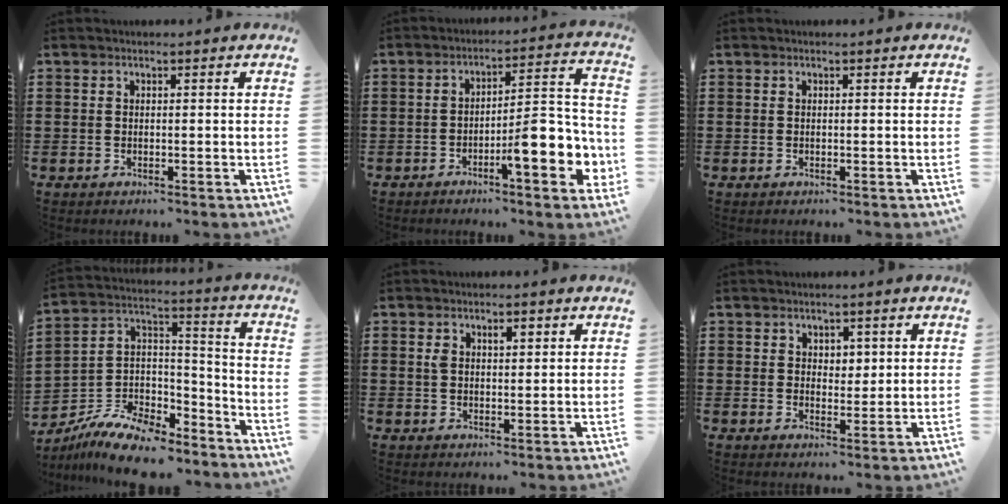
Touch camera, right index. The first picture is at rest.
{"total": 10.0, "force": [-4.6, 1.9, 8.7], "torque": [-0.125, -0.015, -0.083]}
{"total": 0.0}
{"total": 10.8, "force": [-9.5, 3.4, 4.1], "torque": [-0.090, 0.024, -0.185]}
{"total": 2.3, "force": [0.9, 1.2, 1.8], "torque": [-0.030, 0.004, 0.013]}
{"total": 2.1, "force": [1.2, 1.6, 0.8], "torque": [-0.013, 0.006, 0.019]}